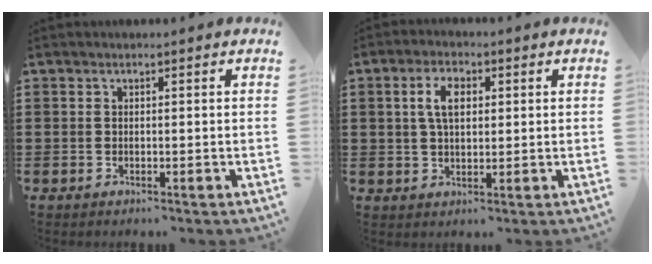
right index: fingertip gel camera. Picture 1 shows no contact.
{"total": 5.0, "force": [1.1, 2.6, 4.1], "torque": [-0.089, 0.016, 0.017]}